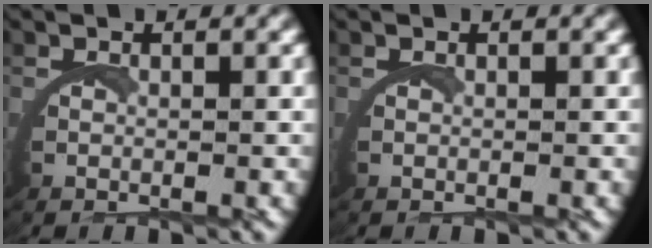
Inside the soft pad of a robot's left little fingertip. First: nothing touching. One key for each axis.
{"total": 0.0}